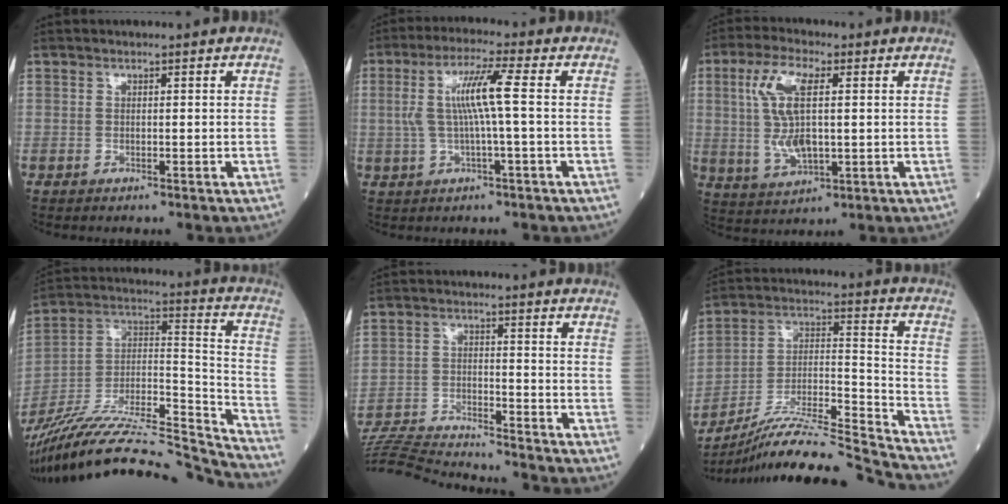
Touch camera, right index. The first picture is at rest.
{"total": 7.7, "force": [0.7, -0.1, 7.7], "torque": [-0.157, 0.014, 0.012]}
{"total": 9.8, "force": [1.6, 3.0, 9.2], "torque": [-0.201, 0.005, 0.034]}
{"total": 30.8, "force": [-28.3, 2.4, 11.8], "torque": [-0.194, -0.005, -0.449]}
{"total": 14.9, "force": [-14.5, 0.0, 3.8], "torque": [-0.071, -0.002, -0.237]}
{"total": 21.0, "force": [-19.7, -2.1, 7.0], "torque": [-0.142, -0.006, -0.336]}